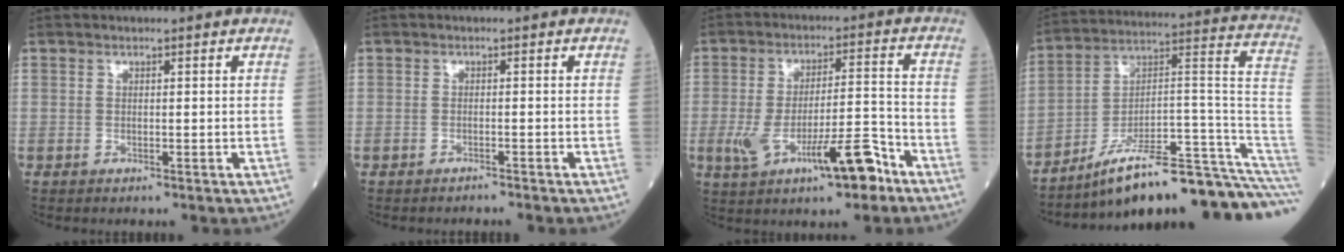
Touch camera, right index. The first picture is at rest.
{"total": 1.1, "force": [-1.1, -0.1, 0.1], "torque": [-0.005, -0.001, -0.014]}
{"total": 12.3, "force": [-5.5, 3.0, 10.6], "torque": [-0.187, 0.007, -0.082]}
{"total": 21.8, "force": [-17.6, 1.1, 12.9], "torque": [-0.107, 0.058, -0.264]}